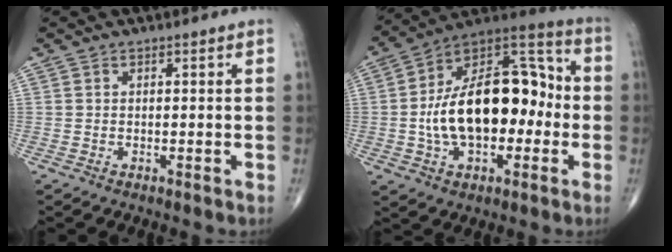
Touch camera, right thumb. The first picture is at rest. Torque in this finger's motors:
{"motor_torque": [2.36, 2.51, 1.80, -0.34, 0.21]}